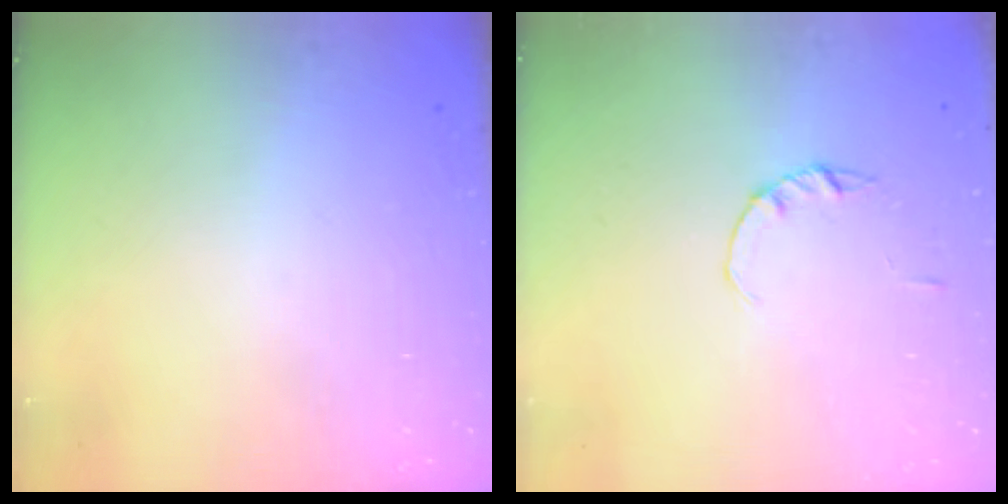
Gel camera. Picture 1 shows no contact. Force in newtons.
{"total": 1.4, "press": 1.3, "slide": 0.3}